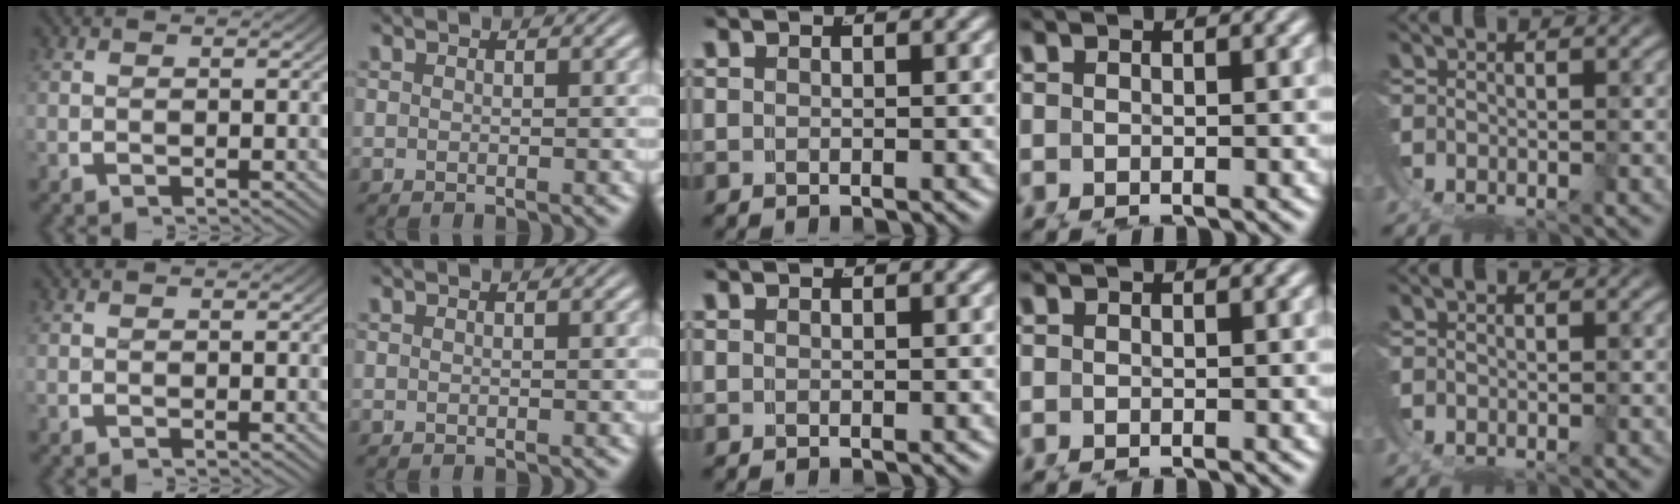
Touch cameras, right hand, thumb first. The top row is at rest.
{}